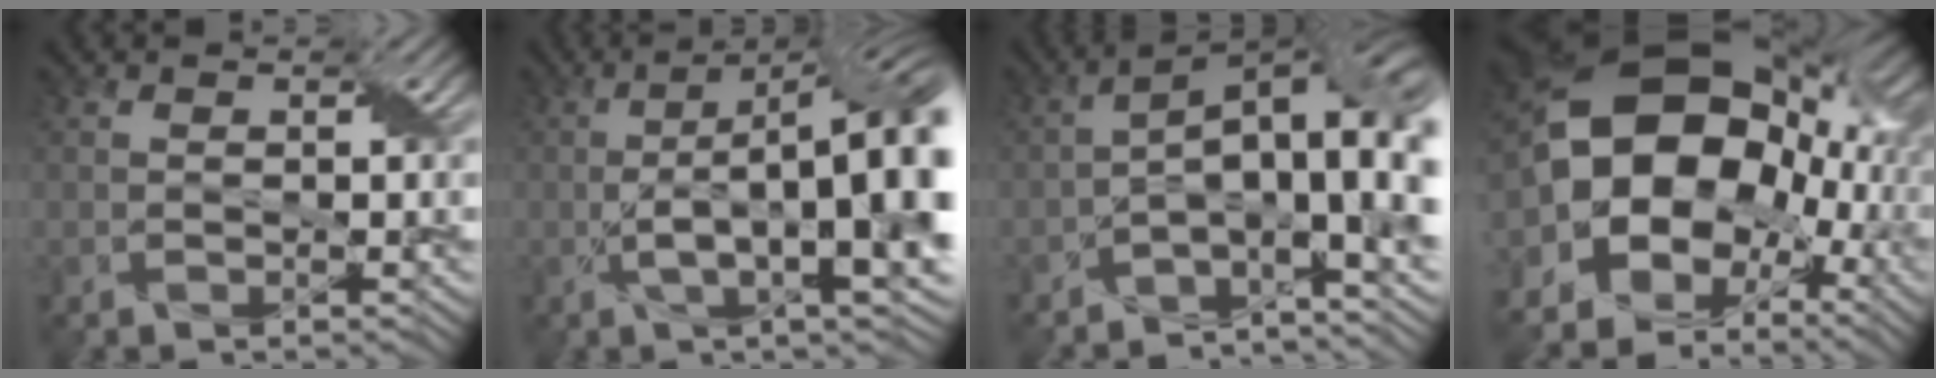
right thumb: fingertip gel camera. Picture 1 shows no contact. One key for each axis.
{"total": 16.0, "fx": -0.5, "fy": 5.0, "fz": 15.2, "tx": -0.231, "ty": 0.004, "tz": -0.007}
{"total": 13.0, "fx": -2.3, "fy": 5.3, "fz": 11.6, "tx": -0.167, "ty": 0.001, "tz": -0.041}
{"total": 21.6, "fx": -0.4, "fy": 16.2, "fz": 14.2, "tx": -0.259, "ty": -0.008, "tz": -0.007}